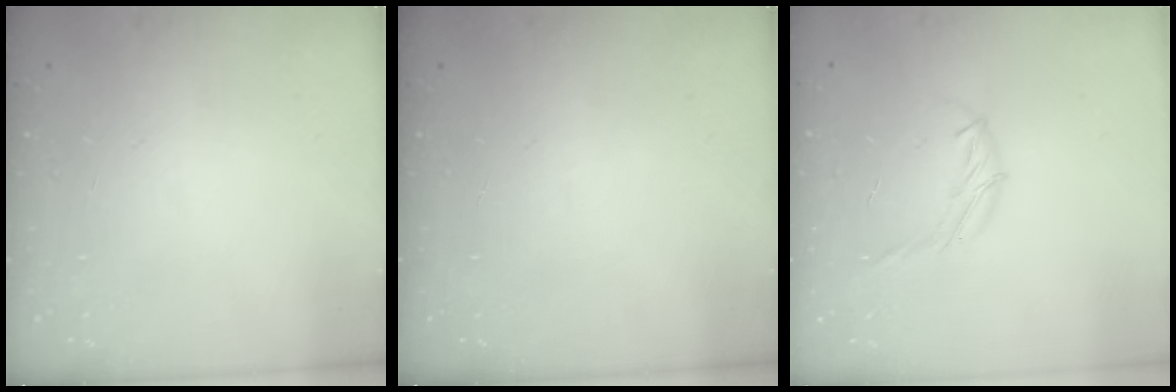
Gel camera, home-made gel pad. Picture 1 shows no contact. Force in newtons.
{"total": 0.0}
{"total": 6.4, "press": 6.3, "slide": 1.4}